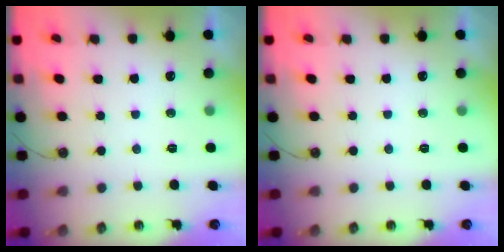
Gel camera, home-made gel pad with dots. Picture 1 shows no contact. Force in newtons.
{"total": 0.0}